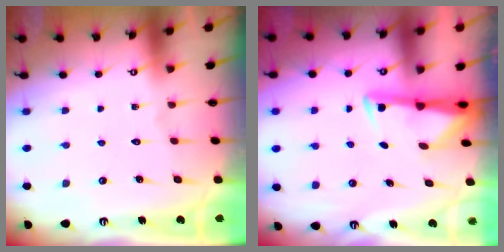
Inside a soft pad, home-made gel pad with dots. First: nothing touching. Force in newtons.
{"total": 2.8, "press": 2.7, "slide": 0.5}